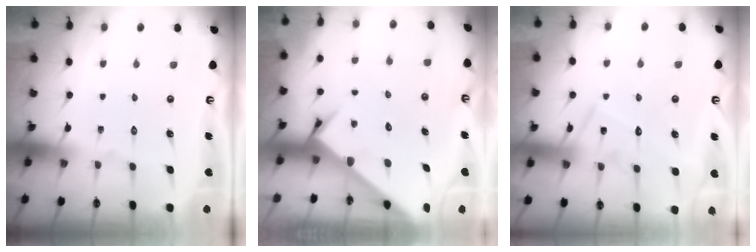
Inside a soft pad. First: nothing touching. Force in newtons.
{"total": 3.2, "press": 3.2, "slide": 0.2}
{"total": 13.7, "press": 13.7, "slide": 0.9}